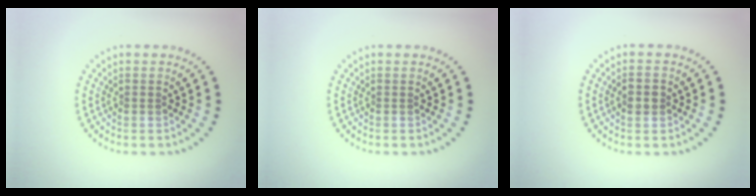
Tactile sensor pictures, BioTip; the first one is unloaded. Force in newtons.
{"total": 0.0}
{"total": 1.8, "press": 1.8, "slide": 0.0}